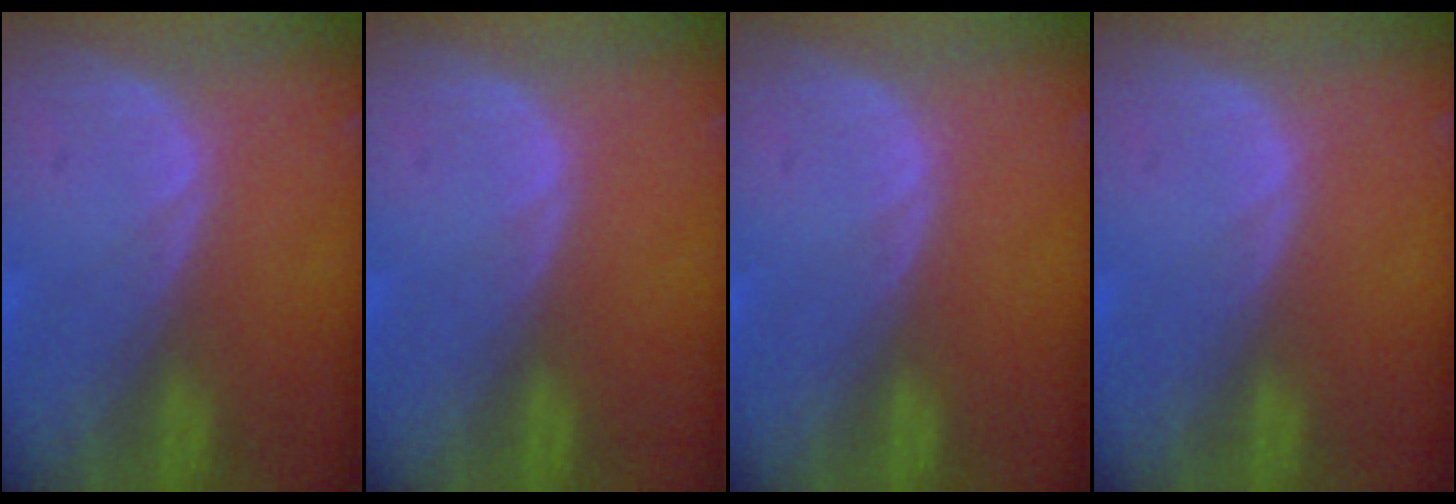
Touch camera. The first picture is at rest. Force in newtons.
{"total": 0.0}
{"total": 0.0}
{"total": 0.0}